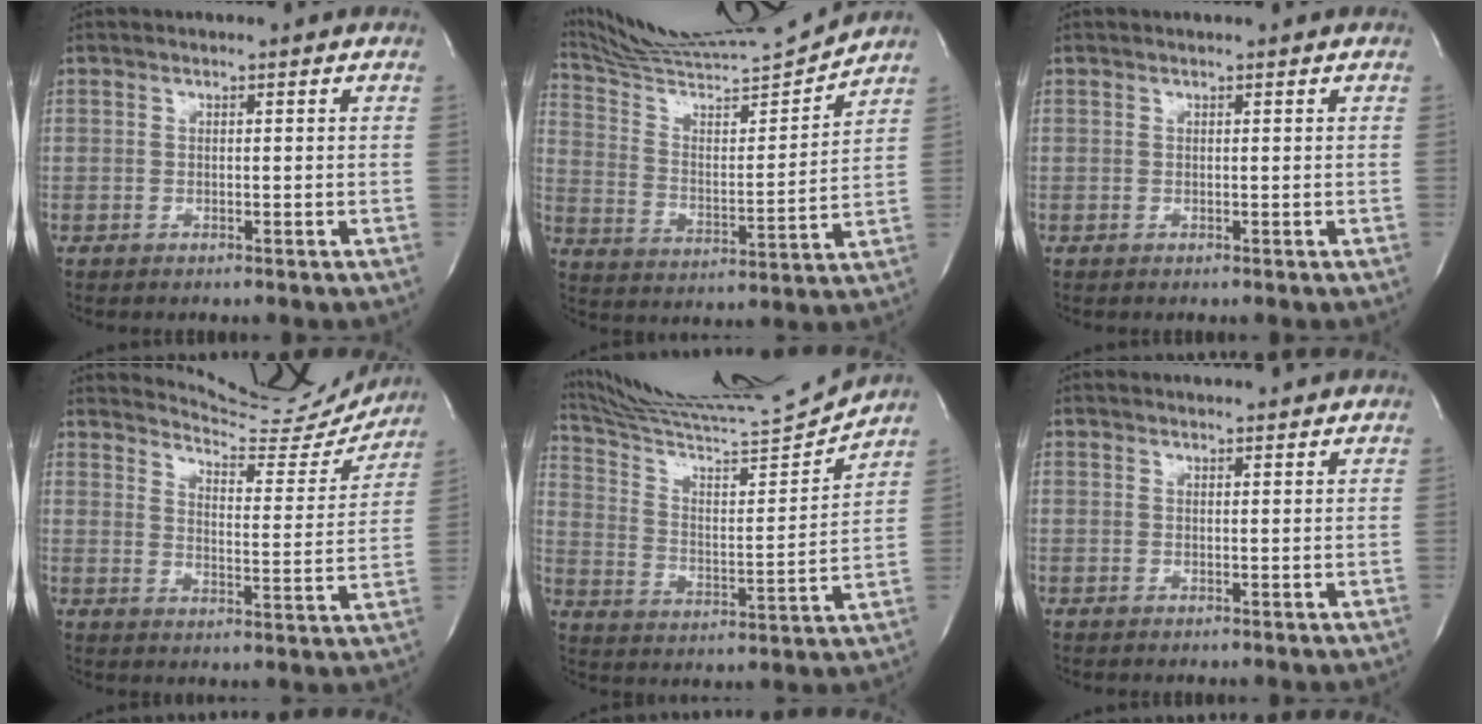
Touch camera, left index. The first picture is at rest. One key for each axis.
{"total": 17.5, "fx": 16.7, "fy": -1.3, "fz": 5.2, "tx": -0.108, "ty": -0.036, "tz": 0.275}
{"total": 0.6, "fx": 0.6, "fy": 0.0, "fz": 0.2, "tx": -0.004, "ty": 0.007, "tz": 0.011}
{"total": 13.7, "fx": 13.6, "fy": 1.3, "fz": 1.0, "tx": -0.016, "ty": -0.059, "tz": 0.167}
{"total": 18.3, "fx": 17.4, "fy": -1.8, "fz": 5.3, "tx": -0.109, "ty": -0.055, "tz": 0.277}
{"total": 2.8, "fx": 2.8, "fy": 0.3, "fz": 0.6, "tx": -0.014, "ty": 0.010, "tz": 0.035}